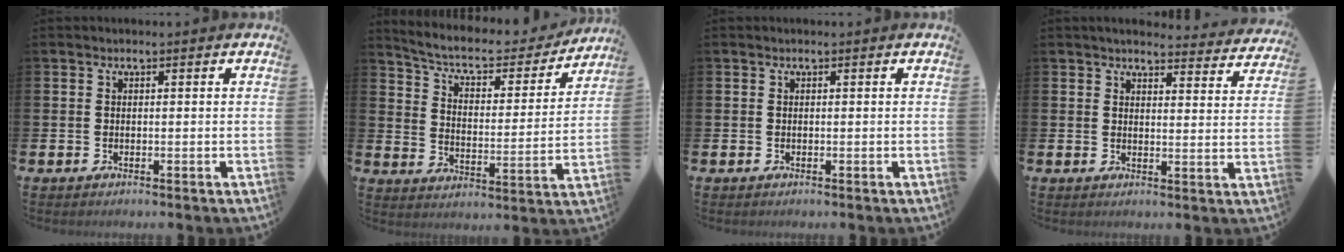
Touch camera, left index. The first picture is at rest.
{"total": 7.1, "force": [6.3, 2.0, 2.6], "torque": [-0.078, -0.047, 0.103]}
{"total": 0.0}
{"total": 3.9, "force": [3.8, 0.6, 0.4], "torque": [-0.006, -0.029, 0.065]}